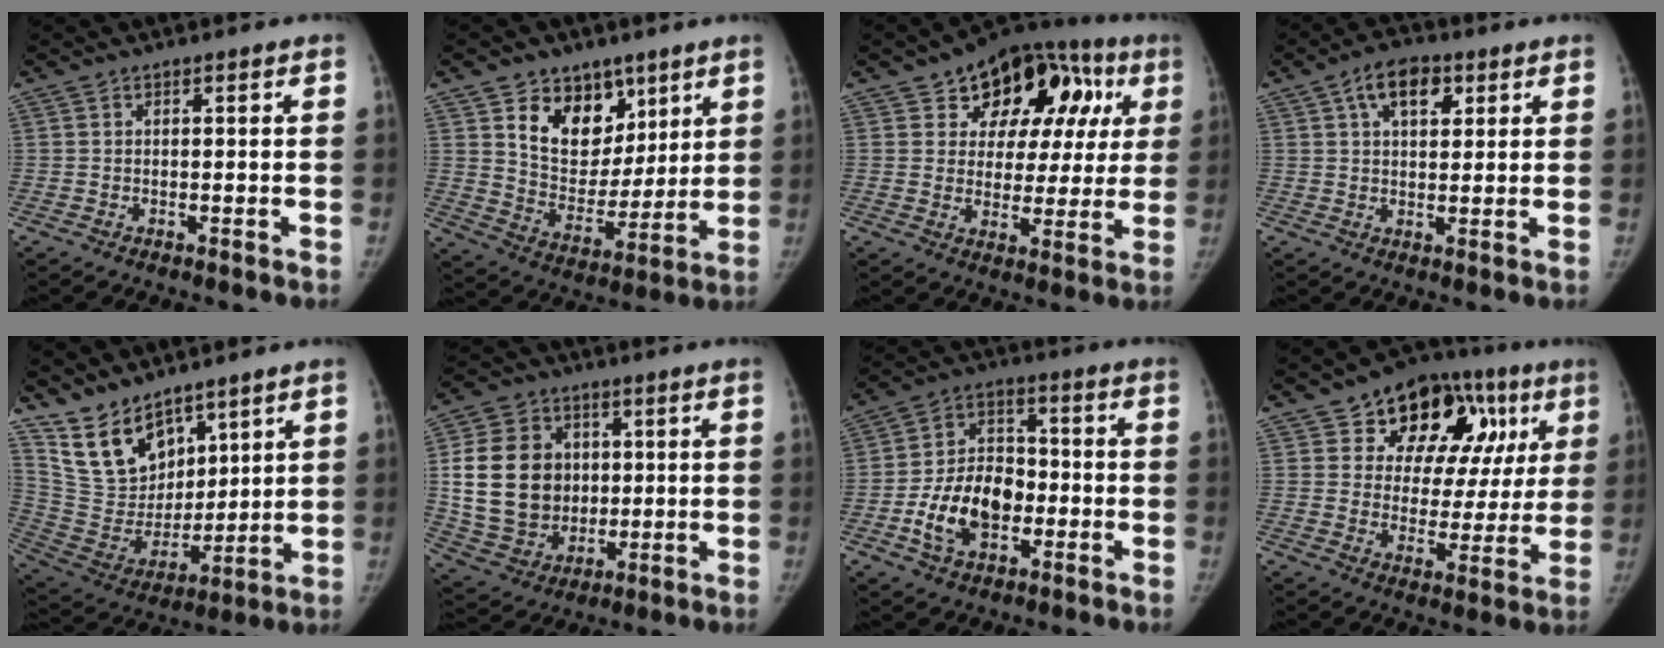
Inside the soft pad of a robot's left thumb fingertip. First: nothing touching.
{"total": 14.2, "force": [7.7, 10.2, 6.2], "torque": [-0.060, -0.043, 0.140]}
{"total": 19.3, "force": [8.1, 13.0, 11.8], "torque": [-0.095, 0.017, 0.111]}
{"total": 8.2, "force": [3.6, 4.7, 5.6], "torque": [-0.071, -0.001, 0.052]}
{"total": 14.8, "force": [10.5, 8.4, 6.0], "torque": [-0.077, -0.062, 0.224]}
{"total": 18.9, "force": [2.3, 15.4, 10.7], "torque": [-0.176, 0.004, 0.059]}
{"total": 13.9, "force": [-3.7, 9.5, 9.5], "torque": [-0.146, 0.029, -0.067]}
{"total": 21.1, "force": [9.1, 13.6, 13.4], "torque": [-0.123, 0.009, 0.129]}